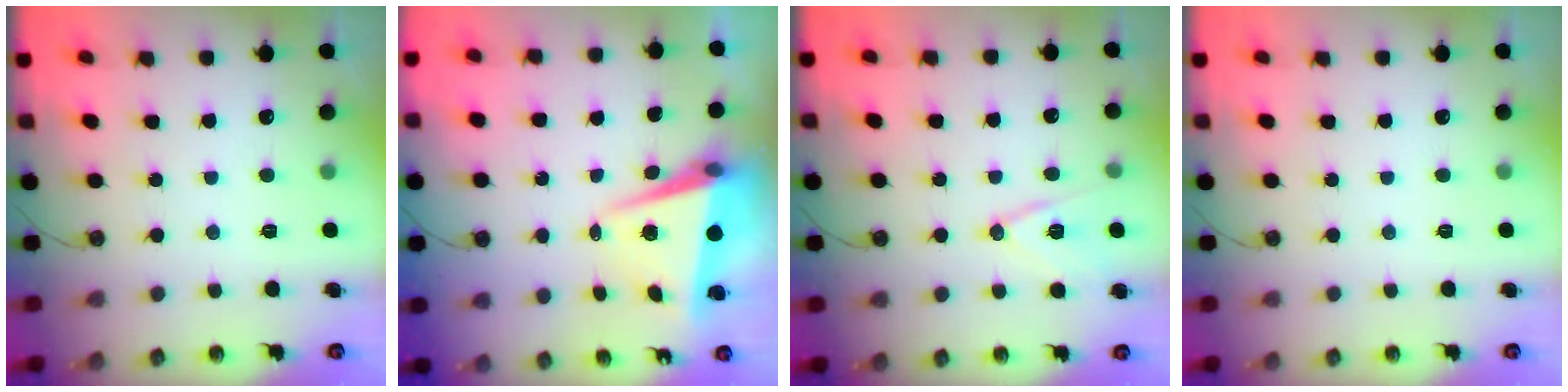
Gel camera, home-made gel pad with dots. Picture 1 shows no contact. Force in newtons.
{"total": 6.9, "press": 6.8, "slide": 1.1}
{"total": 11.7, "press": 11.1, "slide": 3.5}
{"total": 0.0}